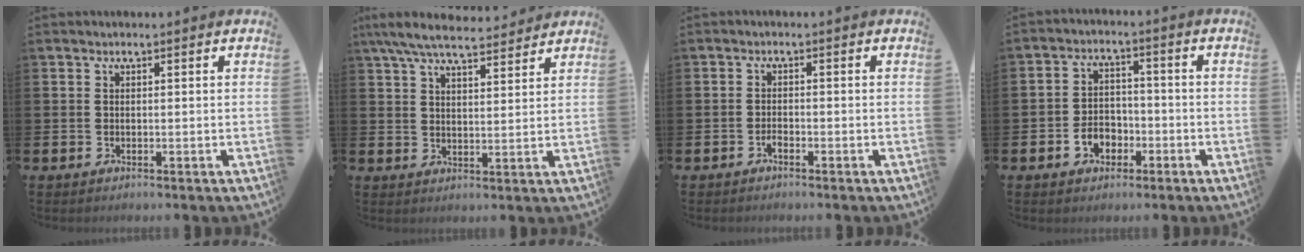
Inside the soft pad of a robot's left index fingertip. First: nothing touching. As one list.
[{"total": 7.2, "force": [6.6, 1.3, 2.6], "torque": [-0.067, -0.026, 0.118]}, {"total": 1.0, "force": [-0.8, 0.3, 0.5], "torque": [-0.019, 0.000, -0.014]}, {"total": 4.3, "force": [-2.0, 3.2, 2.0], "torque": [-0.040, 0.008, -0.042]}]